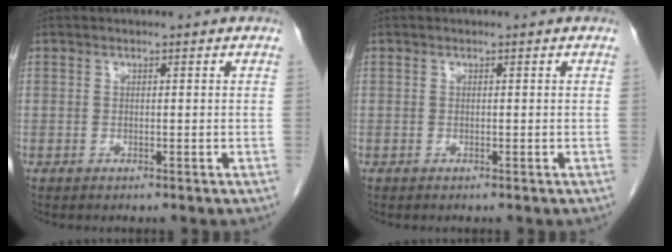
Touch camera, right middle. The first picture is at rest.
{"total": 0.0}